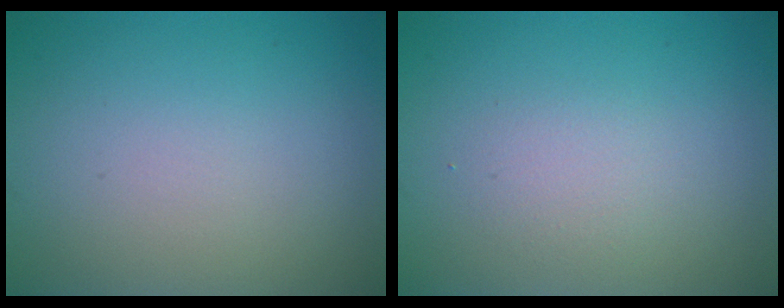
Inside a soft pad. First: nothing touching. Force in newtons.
{"total": 1.4, "press": 1.4, "slide": 0.0}